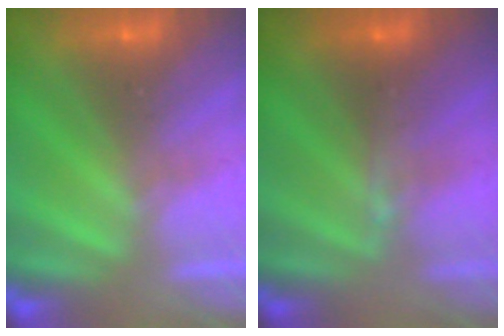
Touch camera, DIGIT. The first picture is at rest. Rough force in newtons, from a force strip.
{"total": 2.9}